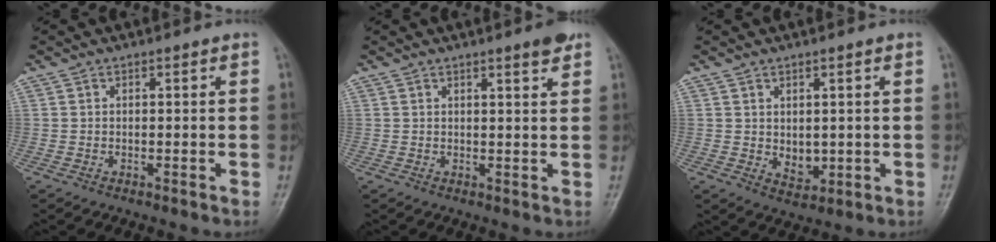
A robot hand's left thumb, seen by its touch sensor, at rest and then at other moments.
{"total": 2.9, "force": [2.1, 0.3, 2.0], "torque": [-0.026, -0.013, 0.027]}
{"total": 3.7, "force": [0.5, 2.5, 2.7], "torque": [-0.030, -0.013, 0.019]}